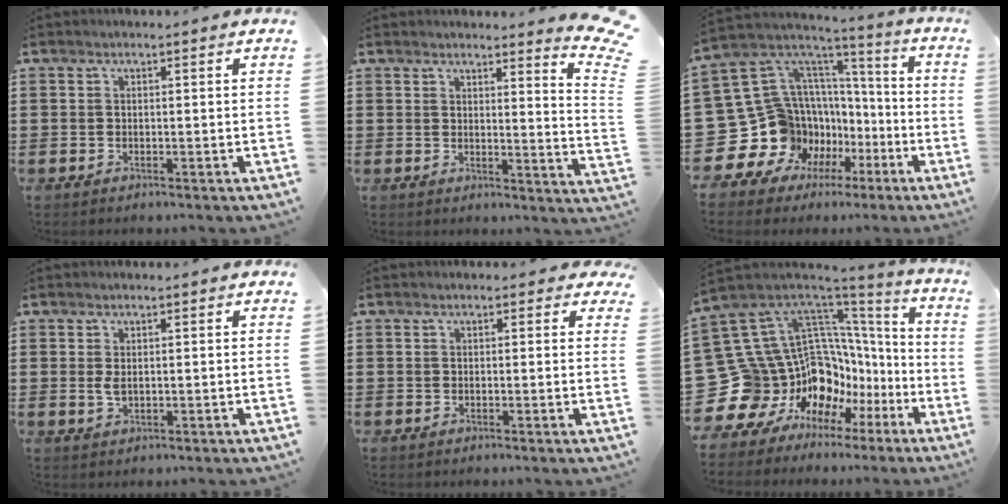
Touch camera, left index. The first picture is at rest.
{"total": 4.0, "force": [3.5, -0.4, 2.0], "torque": [-0.032, -0.034, 0.054]}
{"total": 15.5, "force": [-4.1, 14.2, 4.8], "torque": [-0.165, -0.044, -0.017]}
{"total": 1.8, "force": [0.3, 0.8, 1.6], "torque": [-0.040, 0.000, 0.002]}
{"total": 1.2, "force": [0.5, 1.1, 0.4], "torque": [-0.004, 0.005, 0.006]}
{"total": 16.2, "force": [-3.9, 13.6, 7.9], "torque": [-0.201, -0.051, -0.007]}